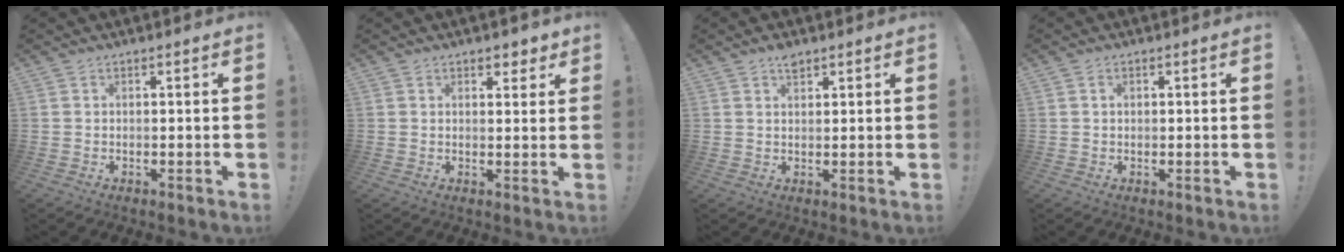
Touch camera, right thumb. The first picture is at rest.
{"total": 2.9, "force": [2.1, 1.8, 0.8], "torque": [0.005, -0.014, 0.034]}
{"total": 3.1, "force": [2.2, 1.5, 1.6], "torque": [-0.011, -0.013, 0.036]}
{"total": 0.7, "force": [0.3, 0.5, 0.3], "torque": [-0.010, 0.004, 0.007]}